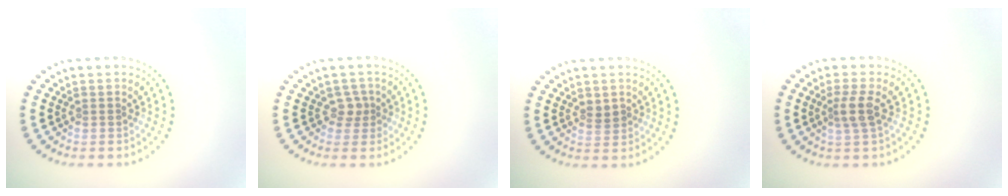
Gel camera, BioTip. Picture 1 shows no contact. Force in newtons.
{"total": 1.4, "press": 1.1, "slide": 1.0}
{"total": 1.1, "press": 1.1, "slide": 0.2}
{"total": 2.3, "press": 1.8, "slide": 1.3}